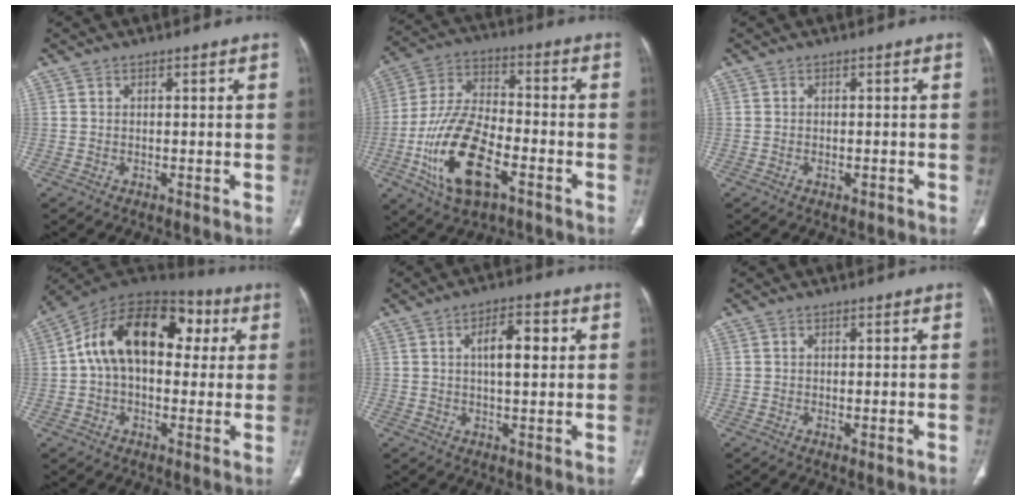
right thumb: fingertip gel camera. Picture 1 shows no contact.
{"total": 17.9, "force": [-7.0, 8.6, 14.1], "torque": [-0.270, 0.027, -0.127]}
{"total": 1.2, "force": [-0.6, 0.7, 0.9], "torque": [-0.016, 0.006, -0.005]}
{"total": 19.9, "force": [3.8, 12.6, 15.0], "torque": [-0.217, 0.042, 0.049]}
{"total": 7.4, "force": [1.6, 3.0, 6.5], "torque": [-0.093, 0.006, 0.022]}
{"total": 1.3, "force": [-0.4, 0.4, 1.2], "torque": [-0.018, -0.004, -0.004]}